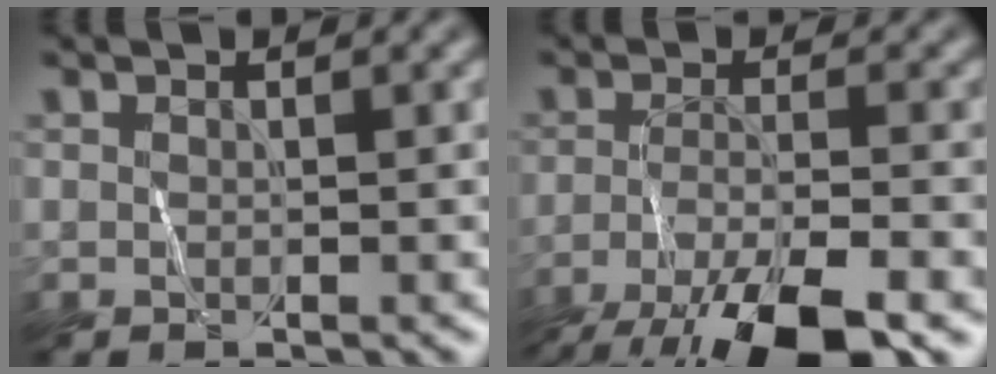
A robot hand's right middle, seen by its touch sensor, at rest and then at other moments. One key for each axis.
{"total": 9.3, "fx": -6.0, "fy": 1.8, "fz": 6.8, "tx": -0.111, "ty": -0.003, "tz": -0.110}